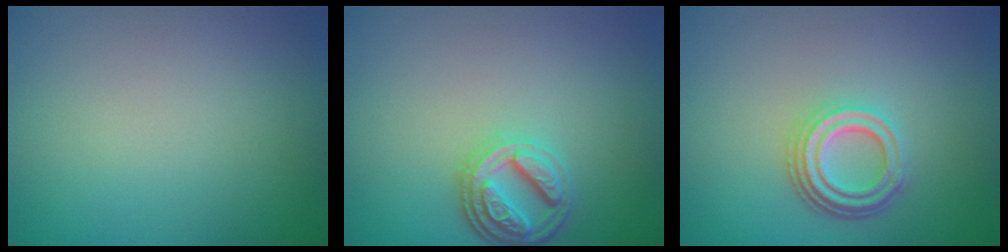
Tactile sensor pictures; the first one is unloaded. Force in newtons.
{"total": 3.9, "press": 3.1, "slide": 2.4}
{"total": 3.9, "press": 3.0, "slide": 2.6}